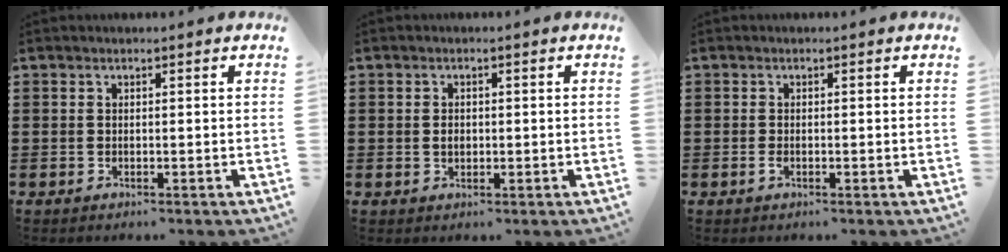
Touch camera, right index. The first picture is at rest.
{"total": 1.5, "force": [-0.1, 1.0, 1.1], "torque": [-0.024, 0.005, -0.003]}
{"total": 0.8, "force": [-0.3, 0.3, 0.6], "torque": [-0.022, -0.005, -0.008]}